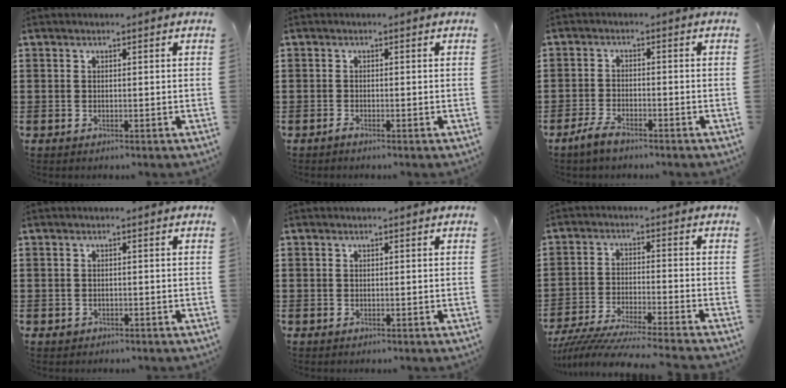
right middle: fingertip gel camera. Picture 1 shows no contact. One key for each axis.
{"total": 0.6, "fx": -0.5, "fy": 0.0, "fz": 0.3, "tx": -0.007, "ty": -0.004, "tz": -0.010}
{"total": 3.0, "fx": -2.3, "fy": 0.9, "fz": 1.7, "tx": -0.044, "ty": 0.001, "tz": -0.049}
{"total": 0.6, "fx": -0.5, "fy": 0.4, "fz": 0.2, "tx": -0.005, "ty": 0.001, "tz": -0.010}
{"total": 0.0}
{"total": 6.3, "fx": -6.0, "fy": -0.5, "fz": 1.8, "tx": -0.046, "ty": -0.019, "tz": -0.122}